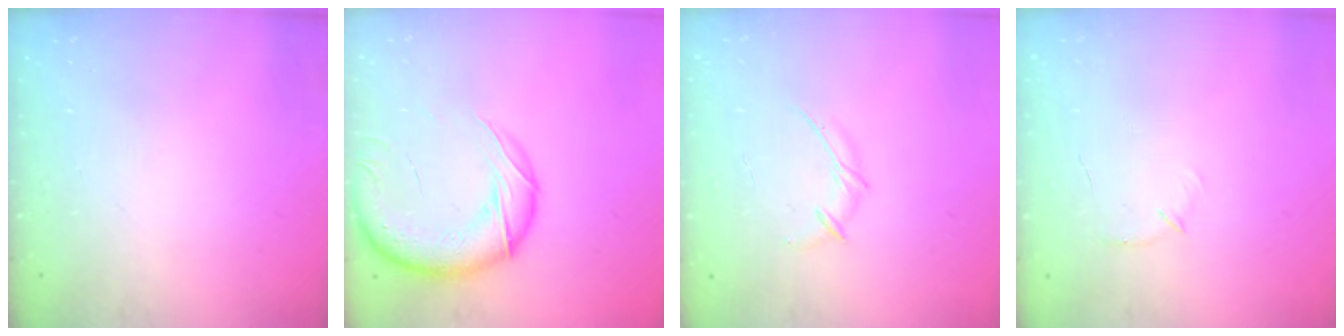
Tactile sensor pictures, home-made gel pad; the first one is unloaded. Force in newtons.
{"total": 22.7, "press": 22.1, "slide": 5.1}
{"total": 4.8, "press": 4.7, "slide": 1.0}
{"total": 4.6, "press": 4.4, "slide": 1.2}